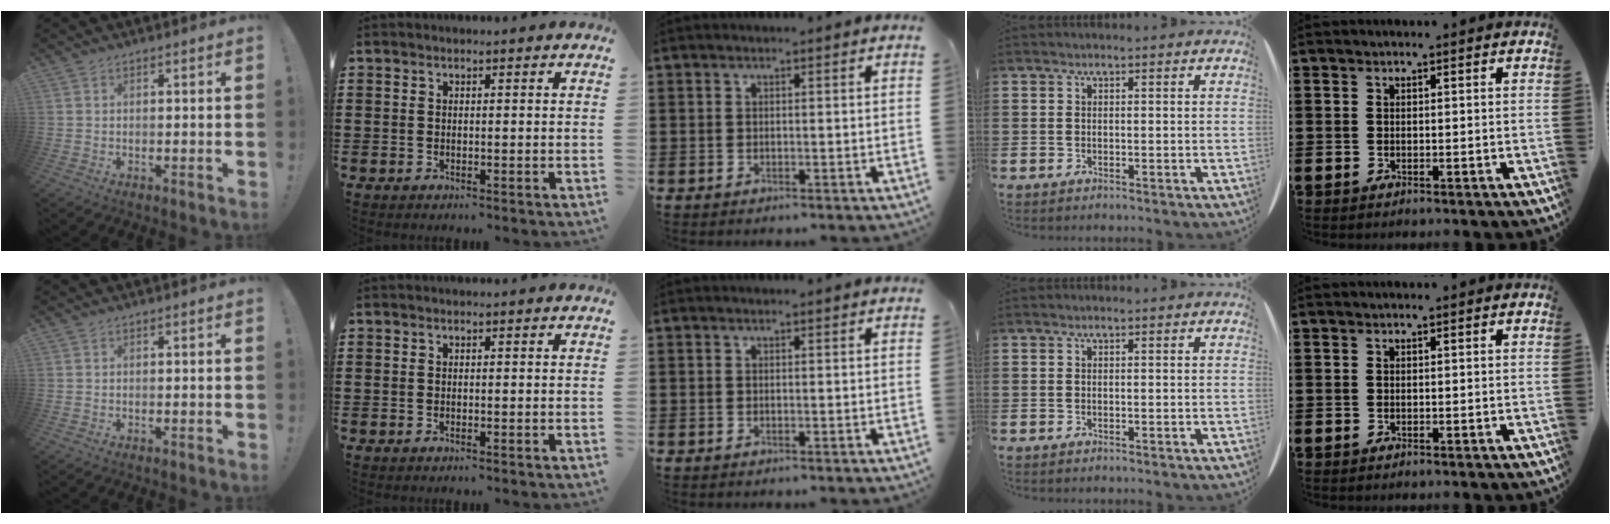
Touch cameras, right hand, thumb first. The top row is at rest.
{}